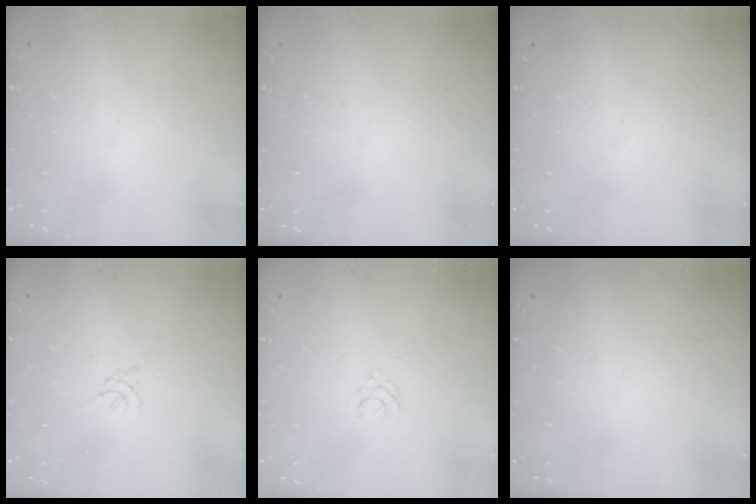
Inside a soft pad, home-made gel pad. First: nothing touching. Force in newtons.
{"total": 0.0}
{"total": 0.0}
{"total": 0.0}
{"total": 2.4, "press": 2.4, "slide": 0.3}
{"total": 0.0}